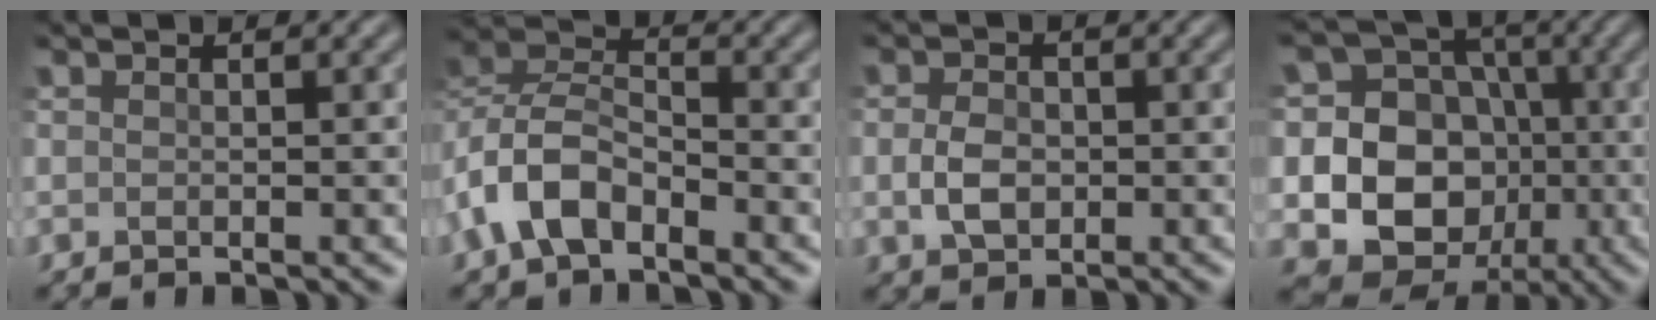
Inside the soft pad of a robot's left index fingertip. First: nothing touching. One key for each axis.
{"total": 5.7, "fx": -2.9, "fy": 3.4, "fz": 3.5, "tx": -0.068, "ty": 0.011, "tz": -0.069}
{"total": 2.6, "fx": 0.0, "fy": 2.0, "fz": 1.7, "tx": -0.036, "ty": 0.002, "tz": -0.004}
{"total": 14.7, "fx": -1.0, "fy": 13.5, "fz": 5.7, "tx": -0.140, "ty": 0.027, "tz": -0.028}